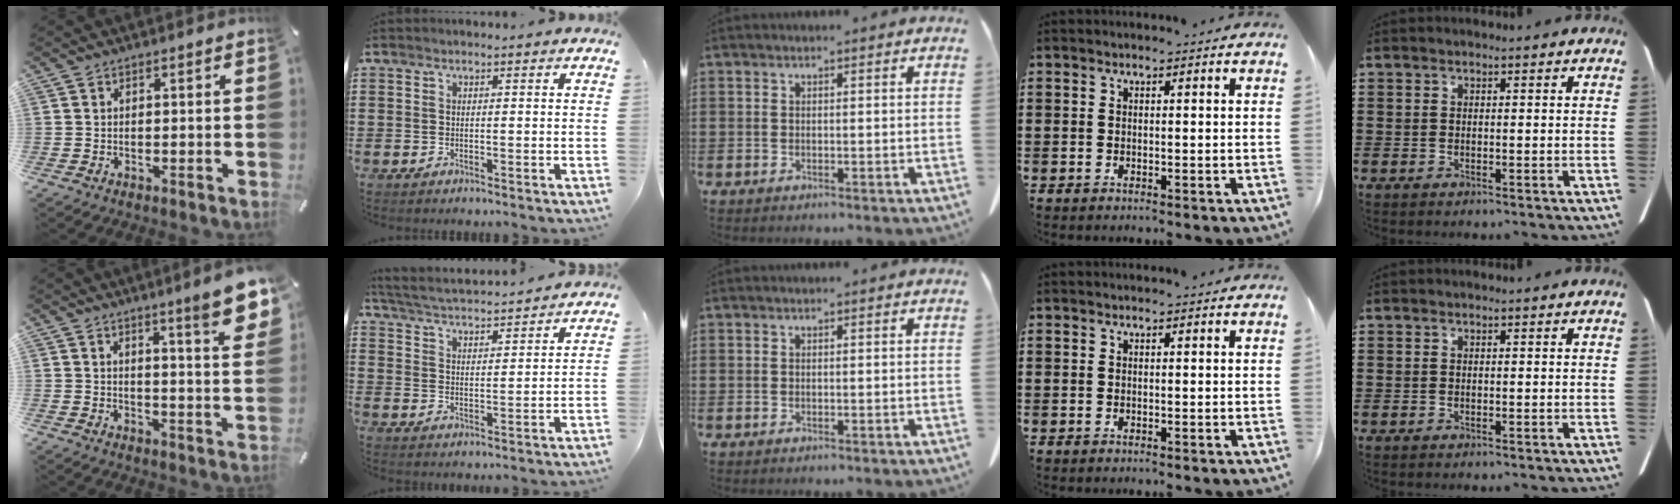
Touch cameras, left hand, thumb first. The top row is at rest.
{"thumb": {"total": 9.5, "force": [6.6, 1.1, 6.7], "torque": [-0.094, -0.044, 0.105]}, "index": {"total": 3.7, "force": [3.6, -0.2, 0.6], "torque": [-0.033, -0.025, 0.058]}}